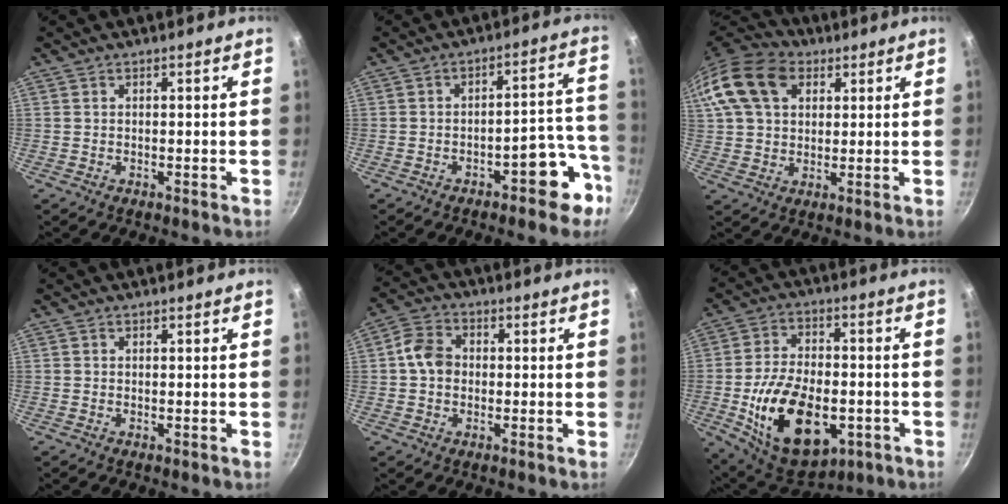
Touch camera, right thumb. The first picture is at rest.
{"total": 8.7, "force": [-5.1, 3.9, 5.9], "torque": [-0.027, 0.072, -0.060]}
{"total": 17.0, "force": [6.1, 12.1, 10.3], "torque": [-0.195, 0.017, 0.100]}
{"total": 0.0}
{"total": 6.3, "force": [0.0, 5.1, 3.7], "torque": [-0.050, 0.018, -0.014]}
{"total": 21.1, "force": [-5.5, 12.3, 16.2], "torque": [-0.263, 0.016, -0.078]}